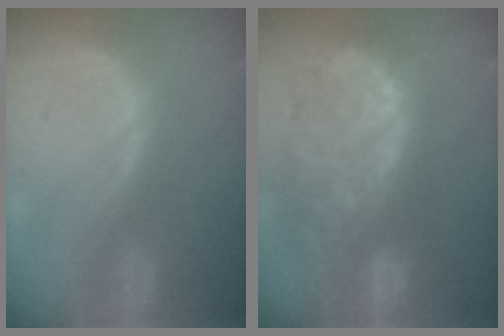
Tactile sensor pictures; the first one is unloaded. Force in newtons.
{"total": 13.3, "press": 11.0, "slide": 7.4}